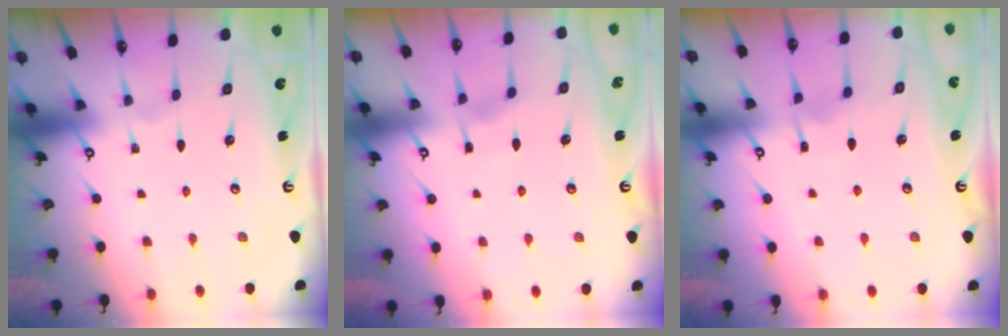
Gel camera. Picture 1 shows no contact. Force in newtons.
{"total": 3.0, "press": 3.0, "slide": 0.4}
{"total": 5.1, "press": 5.1, "slide": 0.6}